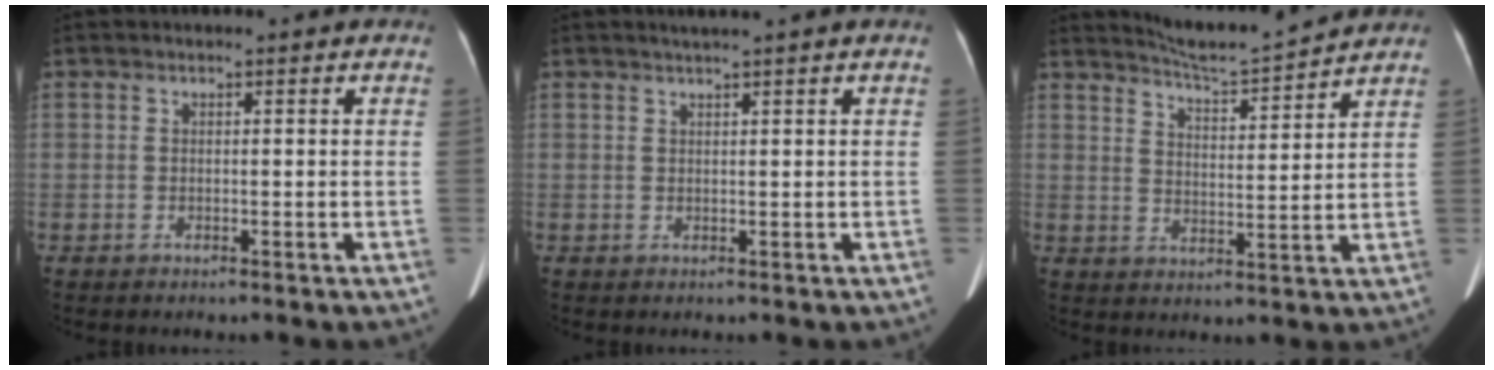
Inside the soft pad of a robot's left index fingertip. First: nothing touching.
{"total": 1.6, "force": [1.3, -0.6, 0.9], "torque": [-0.015, 0.001, 0.028]}
{"total": 8.4, "force": [8.2, -1.1, 1.3], "torque": [-0.038, -0.006, 0.134]}